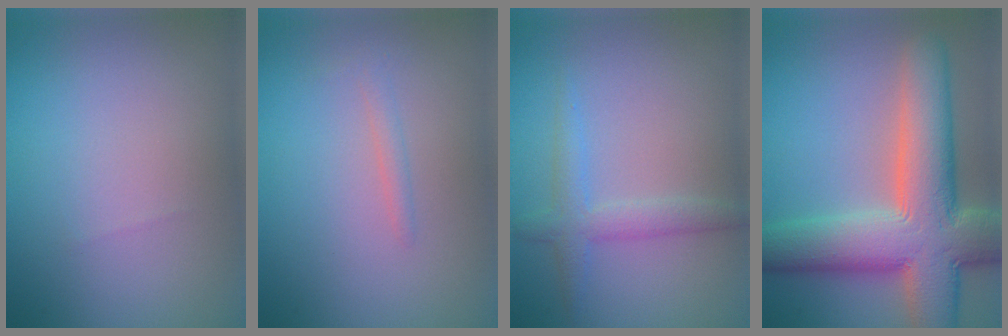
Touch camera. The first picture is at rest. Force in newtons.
{"total": 1.0, "press": 1.0, "slide": 0.0}
{"total": 2.5, "press": 2.5, "slide": 0.1}
{"total": 12.0, "press": 12.0, "slide": 1.0}